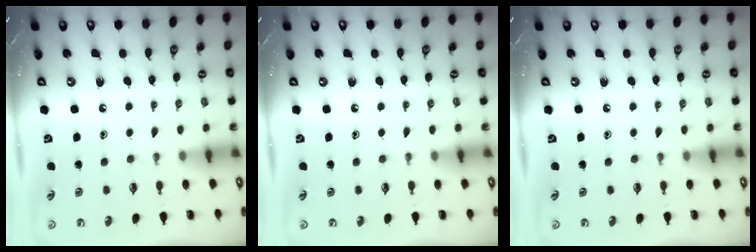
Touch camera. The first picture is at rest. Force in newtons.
{"total": 0.0}
{"total": 0.0}